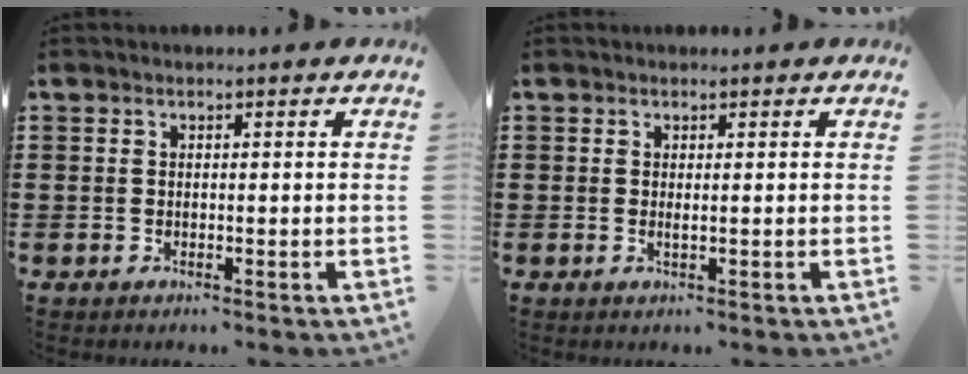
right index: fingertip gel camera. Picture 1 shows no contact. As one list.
[{"total": 0.5, "force": [0.0, 0.0, 0.5], "torque": [-0.010, -0.003, 0.001]}]